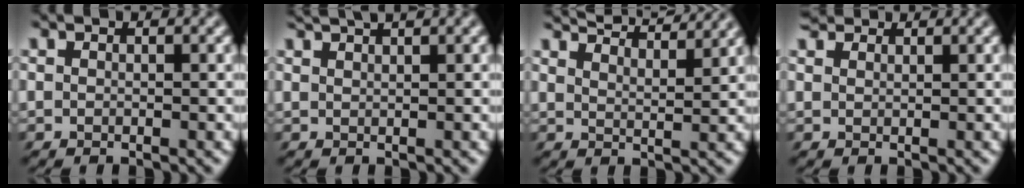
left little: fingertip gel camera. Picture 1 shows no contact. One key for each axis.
{"total": 3.0, "fx": 2.6, "fy": 0.1, "fz": 1.5, "tx": -0.039, "ty": 0.020, "tz": 0.046}
{"total": 6.9, "fx": 6.3, "fy": 0.8, "fz": 2.7, "tx": -0.052, "ty": 0.017, "tz": 0.074}
{"total": 2.7, "fx": 2.0, "fy": 1.6, "fz": 0.8, "tx": -0.051, "ty": 0.013, "tz": 0.042}